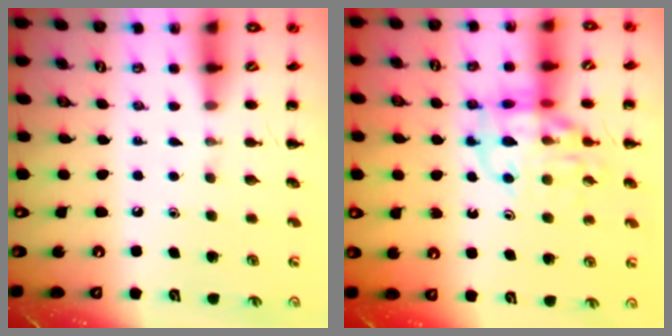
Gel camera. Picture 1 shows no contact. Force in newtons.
{"total": 14.0, "press": 13.8, "slide": 2.1}